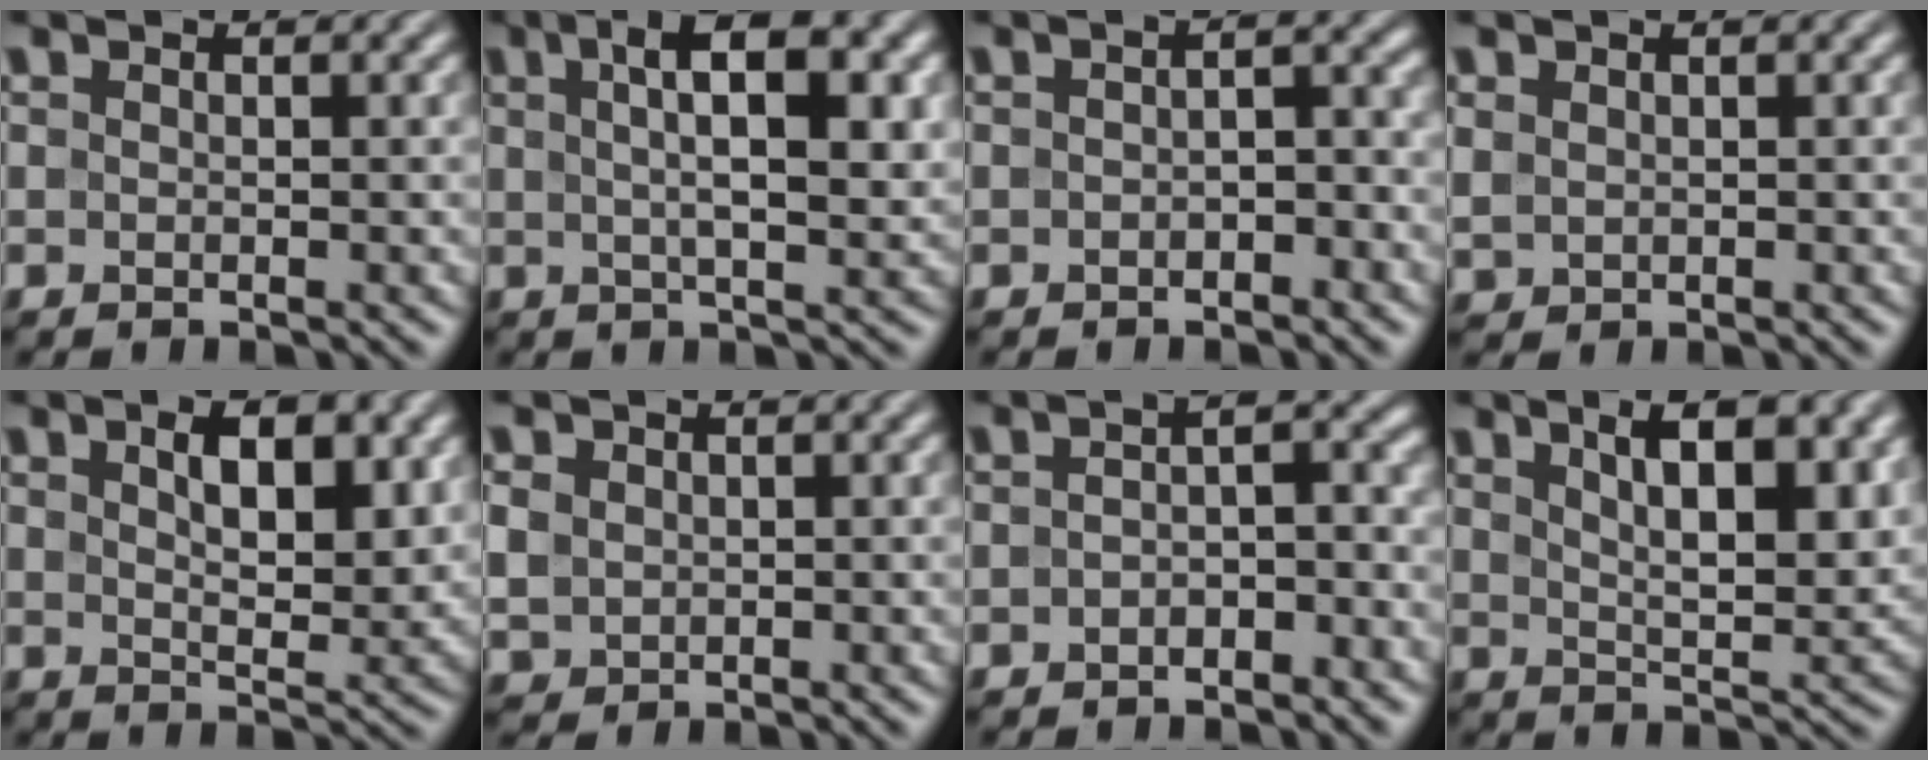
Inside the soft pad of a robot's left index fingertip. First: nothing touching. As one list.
[{"total": 7.3, "force": [2.0, 2.3, 6.7], "torque": [-0.097, 0.011, 0.029]}, {"total": 2.2, "force": [-0.8, 1.0, 1.7], "torque": [-0.027, 0.004, -0.016]}, {"total": 1.2, "force": [0.6, 1.0, 0.4], "torque": [-0.013, -0.001, 0.016]}, {"total": 5.6, "force": [2.0, 2.6, 4.5], "torque": [-0.071, -0.003, 0.036]}, {"total": 2.5, "force": [0.3, 2.3, 1.0], "torque": [-0.036, 0.001, 0.008]}, {"total": 3.3, "force": [-1.5, 1.6, 2.4], "torque": [-0.035, 0.008, -0.030]}, {"total": 7.9, "force": [3.5, 2.8, 6.5], "torque": [-0.086, 0.005, 0.055]}]